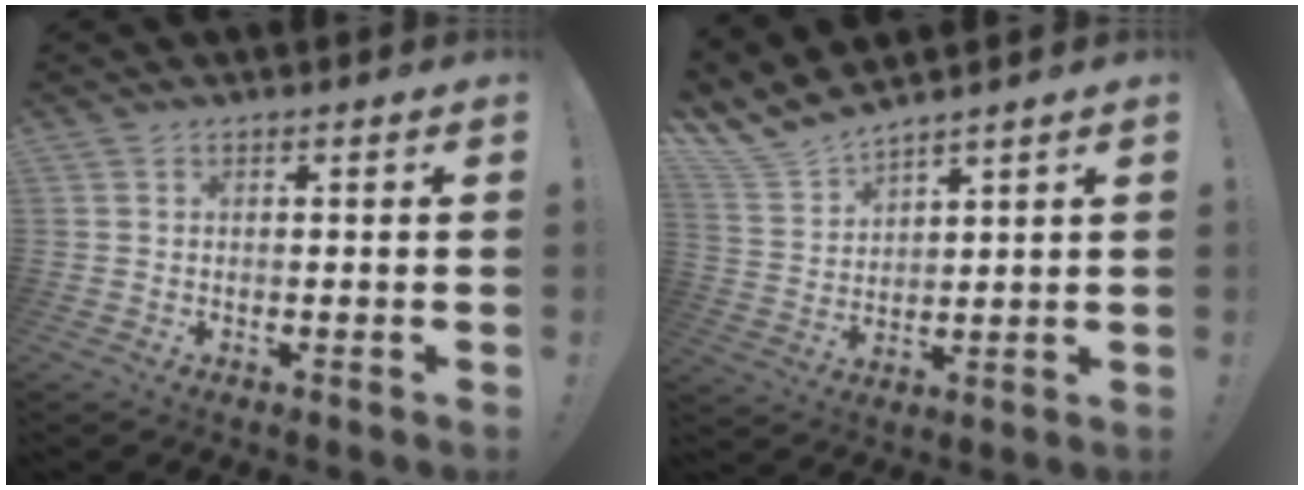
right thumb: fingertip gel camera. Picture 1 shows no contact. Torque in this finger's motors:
{"motor_torque": [-0.49, 0.50, 0.11, 0.26, 0.03]}